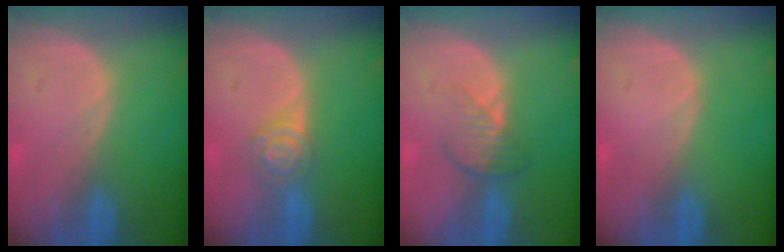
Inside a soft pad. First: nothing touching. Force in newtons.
{"total": 4.4, "press": 3.9, "slide": 1.9}
{"total": 3.8, "press": 3.4, "slide": 1.6}
{"total": 0.0}